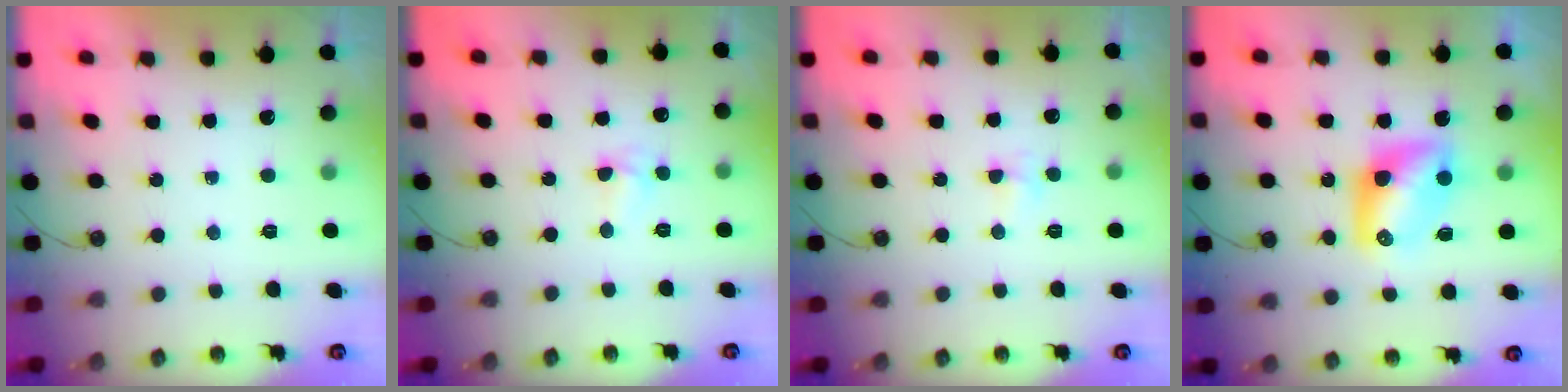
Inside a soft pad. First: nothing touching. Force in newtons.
{"total": 4.7, "press": 4.7, "slide": 0.5}
{"total": 2.8, "press": 2.7, "slide": 0.5}
{"total": 9.1, "press": 9.0, "slide": 0.8}